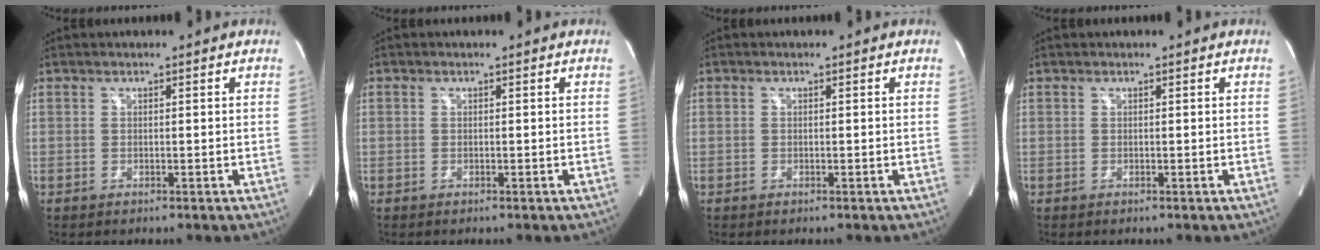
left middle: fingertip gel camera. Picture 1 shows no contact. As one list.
[{"total": 0.0}, {"total": 0.0}, {"total": 0.0}]